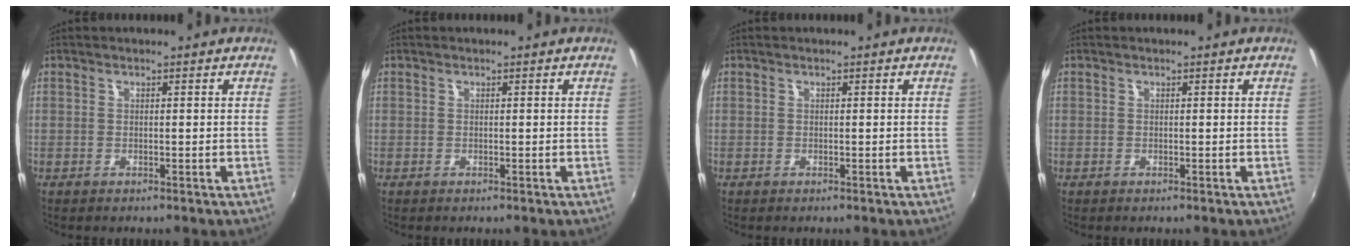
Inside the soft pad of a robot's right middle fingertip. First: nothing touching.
{"total": 0.0}
{"total": 0.0}
{"total": 0.0}